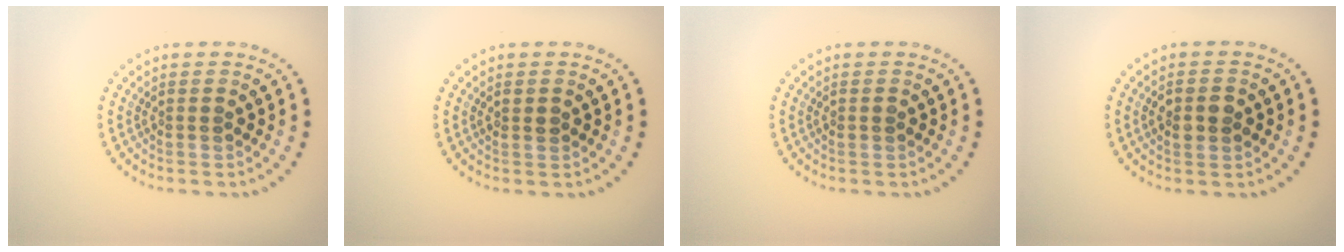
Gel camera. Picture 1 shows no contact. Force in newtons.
{"total": 0.9, "press": 0.9, "slide": 0.1}
{"total": 0.5, "press": 0.5, "slide": 0.1}
{"total": 2.8, "press": 2.8, "slide": 0.1}